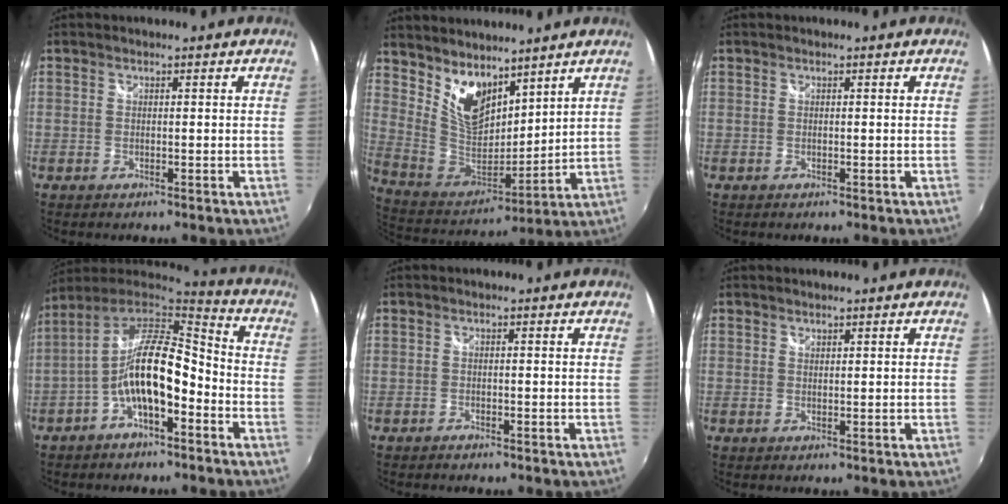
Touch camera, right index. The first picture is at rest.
{"total": 13.3, "force": [9.1, 7.0, 6.6], "torque": [-0.132, 0.000, 0.187]}
{"total": 0.0}
{"total": 14.8, "force": [-4.8, 5.8, 12.8], "torque": [-0.247, 0.015, -0.093]}
{"total": 1.2, "force": [-1.1, 0.5, 0.3], "torque": [-0.011, -0.005, -0.020]}
{"total": 0.5, "force": [0.5, 0.2, 0.0], "torque": [0.001, 0.000, 0.009]}